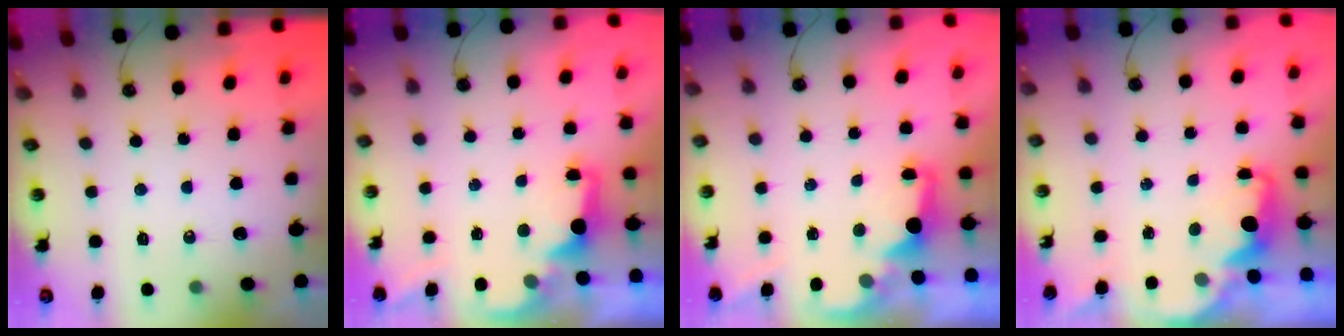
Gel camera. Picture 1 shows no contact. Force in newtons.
{"total": 2.0, "press": 1.9, "slide": 0.8}
{"total": 1.9, "press": 1.8, "slide": 0.8}
{"total": 1.8, "press": 1.7, "slide": 0.7}